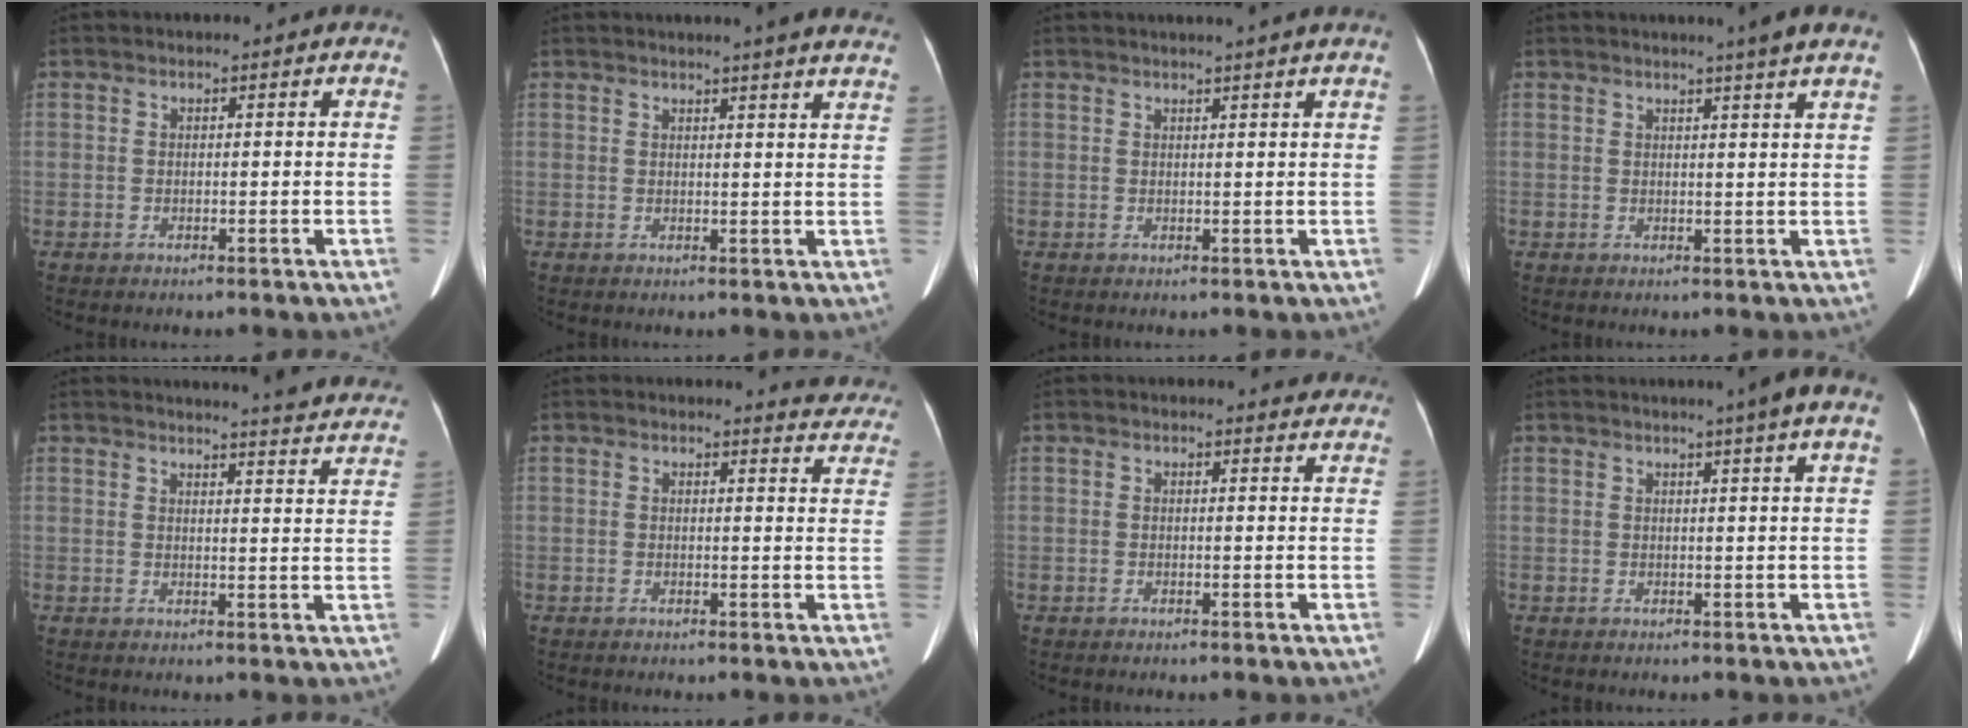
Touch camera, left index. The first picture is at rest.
{"total": 11.6, "force": [10.5, 0.0, 4.9], "torque": [-0.059, -0.015, 0.103]}
{"total": 4.4, "force": [3.8, -0.9, 2.0], "torque": [-0.028, 0.013, 0.044]}
{"total": 4.2, "force": [3.3, -1.2, 2.2], "torque": [-0.031, -0.003, 0.037]}
{"total": 17.1, "force": [16.6, 0.9, 4.3], "torque": [-0.043, -0.070, 0.172]}
{"total": 6.6, "force": [6.5, 1.1, 0.8], "torque": [0.011, -0.028, 0.042]}
{"total": 3.5, "force": [3.4, 0.7, 0.7], "torque": [-0.004, -0.007, 0.022]}
{"total": 4.0, "force": [2.8, -1.1, 2.8], "torque": [-0.041, 0.002, 0.034]}